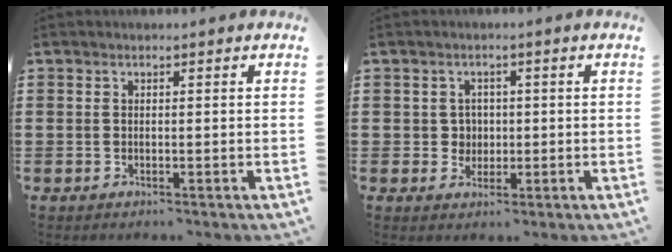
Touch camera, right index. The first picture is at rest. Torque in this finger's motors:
{"motor_torque": [0.17, 0.29, 0.01, 0.00]}